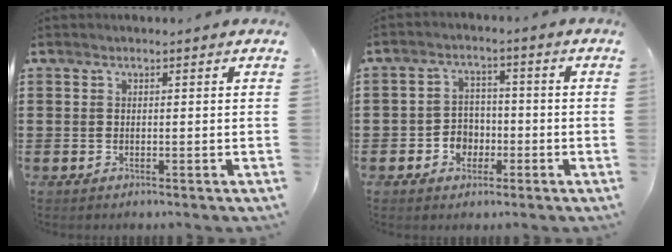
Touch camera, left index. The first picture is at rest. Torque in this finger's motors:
{"motor_torque": [0.40, 0.39, 0.11, 0.03]}